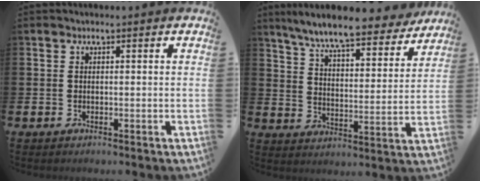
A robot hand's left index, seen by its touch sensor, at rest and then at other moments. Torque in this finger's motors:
{"motor_torque": [1.02, -1.12, 0.93, 0.21]}